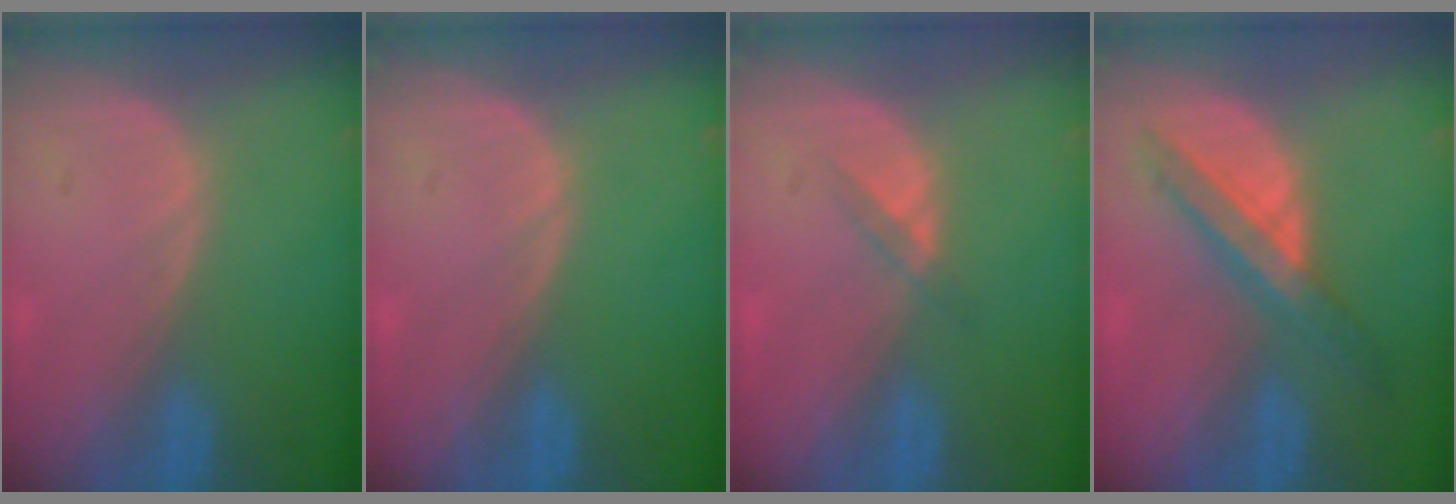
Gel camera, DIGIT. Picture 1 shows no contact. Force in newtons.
{"total": 0.0}
{"total": 1.8, "press": 1.4, "slide": 1.0}
{"total": 5.9, "press": 5.9, "slide": 0.6}